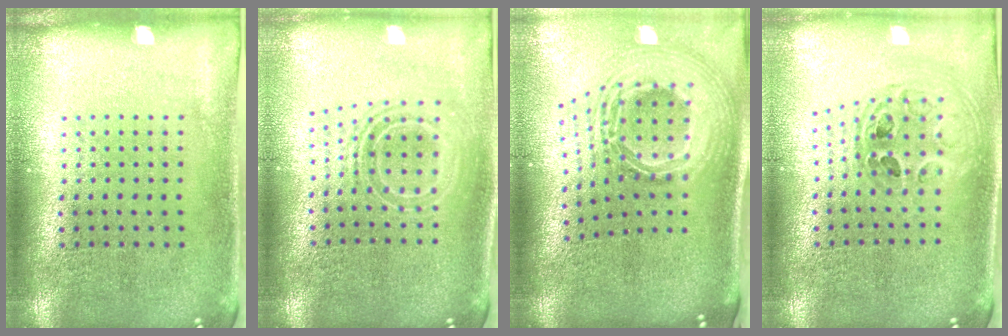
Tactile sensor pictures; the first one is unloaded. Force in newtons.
{"total": 1.6, "press": 1.3, "slide": 0.9}
{"total": 2.9, "press": 2.0, "slide": 2.1}
{"total": 1.0, "press": 1.0, "slide": 0.2}